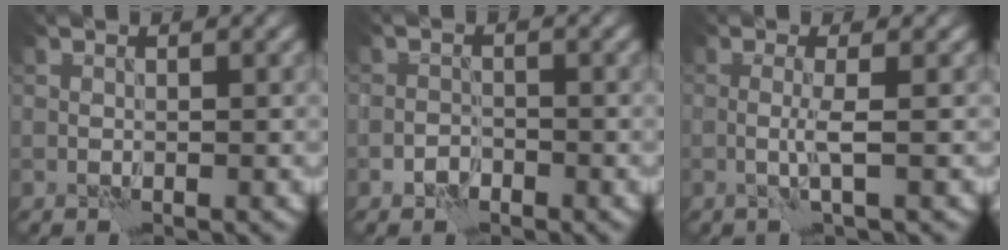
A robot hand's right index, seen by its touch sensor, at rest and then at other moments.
{"total": 1.4, "force": [-1.1, 0.9, 0.4], "torque": [-0.004, 0.005, -0.022]}
{"total": 1.5, "force": [0.1, -0.1, 1.5], "torque": [-0.032, -0.004, -0.002]}